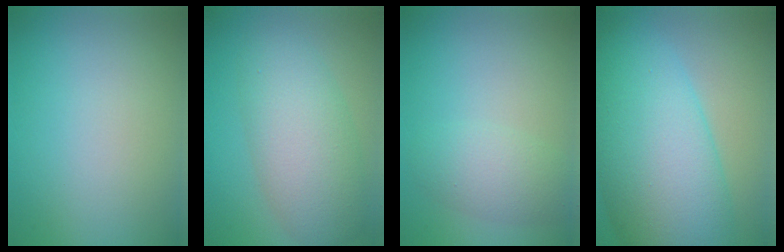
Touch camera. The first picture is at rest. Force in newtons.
{"total": 7.3, "press": 7.3, "slide": 0.1}
{"total": 2.9, "press": 2.9, "slide": 0.0}
{"total": 13.3, "press": 13.3, "slide": 0.3}